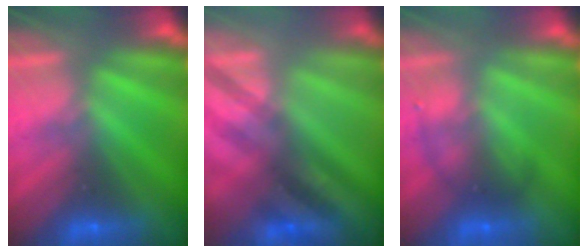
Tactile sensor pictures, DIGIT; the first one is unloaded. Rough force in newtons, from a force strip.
{"total": 2.9}
{"total": 1.2}